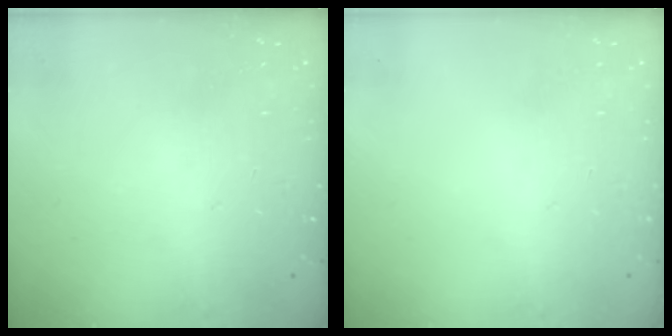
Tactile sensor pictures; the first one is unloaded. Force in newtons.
{"total": 0.0}